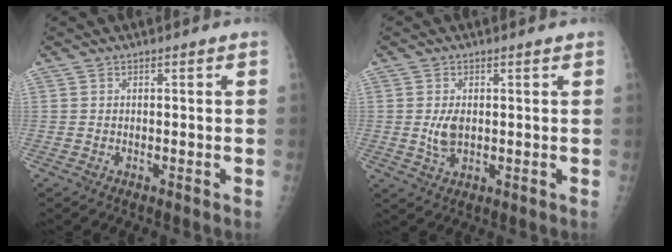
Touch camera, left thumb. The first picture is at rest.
{"total": 3.3, "force": [0.3, 1.8, 2.8], "torque": [-0.053, -0.006, 0.012]}